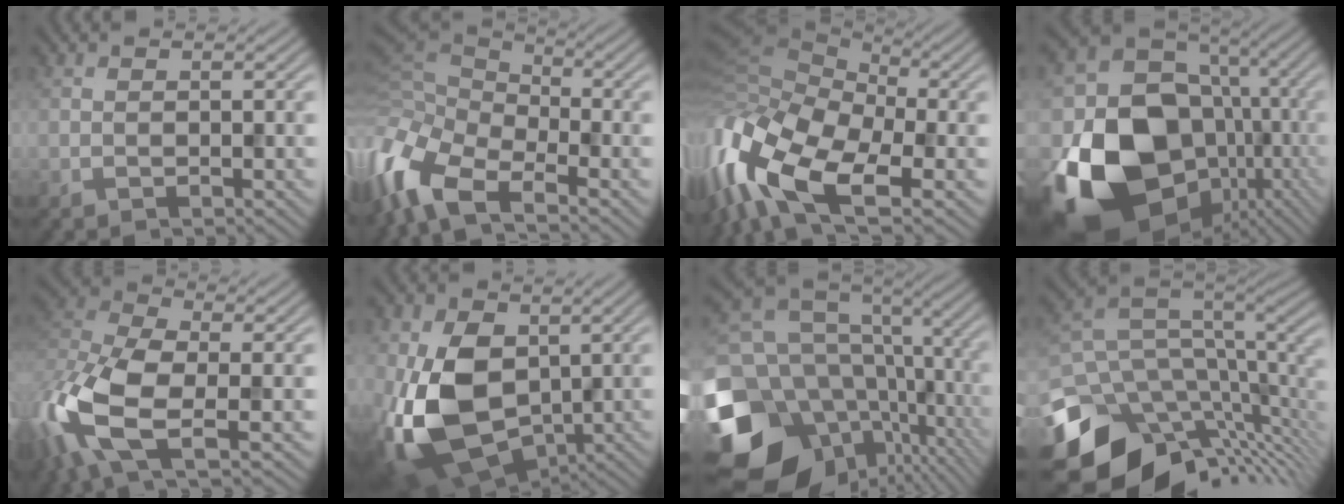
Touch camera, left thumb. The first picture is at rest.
{"total": 11.5, "force": [-6.4, 5.1, 8.1], "torque": [-0.214, -0.009, -0.133]}
{"total": 16.7, "force": [-6.1, 8.5, 13.0], "torque": [-0.325, -0.013, -0.112]}
{"total": 22.9, "force": [-7.0, 18.4, 11.7], "torque": [-0.264, -0.060, -0.097]}
{"total": 13.1, "force": [-4.3, 6.3, 10.7], "torque": [-0.259, -0.006, -0.094]}
{"total": 15.0, "force": [-1.0, 10.1, 11.0], "torque": [-0.269, -0.028, -0.018]}
{"total": 20.4, "force": [-6.1, 15.3, 12.1], "torque": [-0.271, -0.019, -0.058]}
{"total": 15.6, "force": [-6.1, 10.1, 10.1], "torque": [-0.234, -0.041, -0.080]}